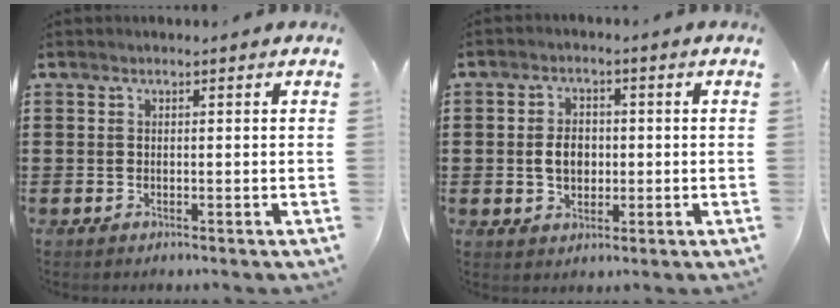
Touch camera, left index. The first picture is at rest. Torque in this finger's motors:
{"motor_torque": [1.22, 0.25, 0.56, 0.11]}